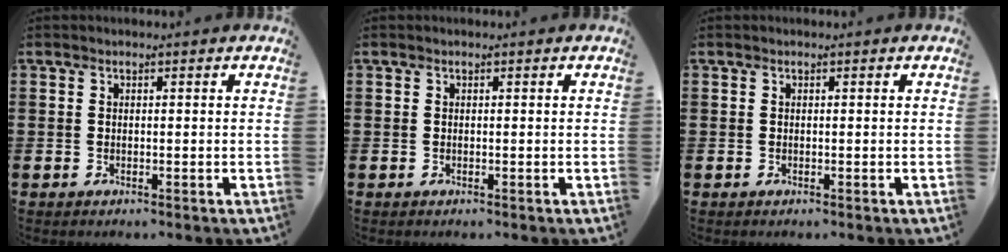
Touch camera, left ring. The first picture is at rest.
{"total": 0.0}
{"total": 0.0}